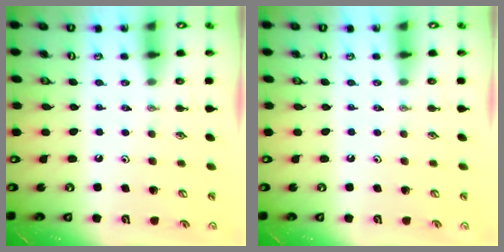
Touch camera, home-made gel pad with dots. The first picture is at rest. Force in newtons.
{"total": 0.0}